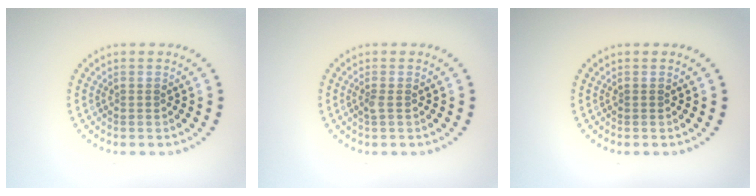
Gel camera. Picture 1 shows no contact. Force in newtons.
{"total": 0.7, "press": 0.6, "slide": 0.3}
{"total": 0.0}